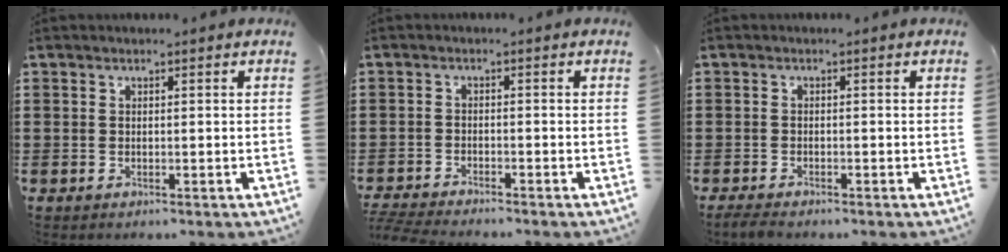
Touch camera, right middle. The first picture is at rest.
{"total": 2.8, "force": [-2.8, 0.0, 0.4], "torque": [-0.022, -0.005, -0.062]}
{"total": 1.3, "force": [-1.1, 0.1, 0.5], "torque": [-0.019, -0.005, -0.024]}